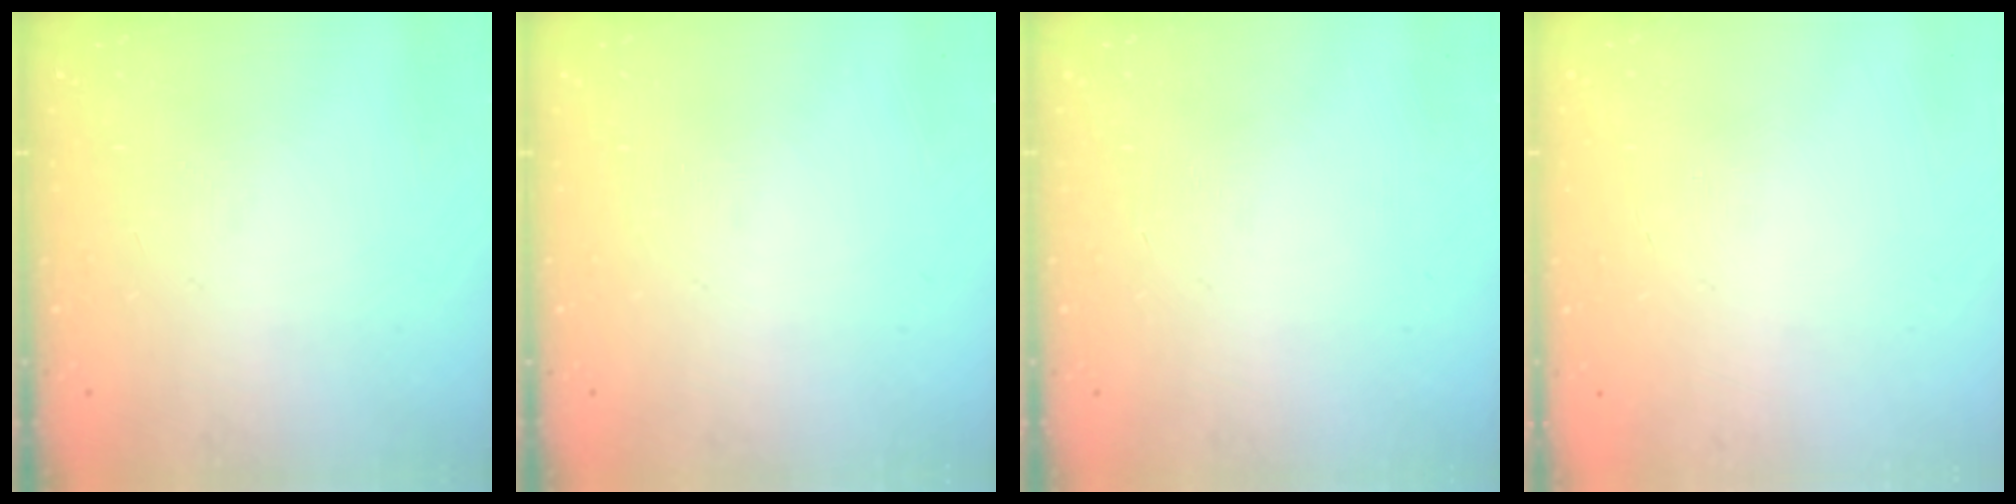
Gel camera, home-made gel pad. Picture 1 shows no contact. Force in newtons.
{"total": 0.0}
{"total": 0.0}
{"total": 0.0}